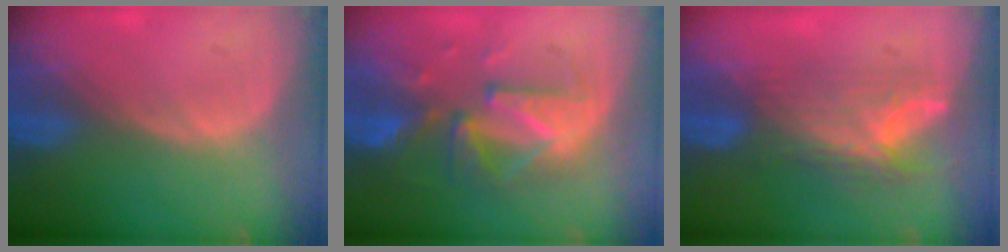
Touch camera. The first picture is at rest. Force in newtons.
{"total": 10.0, "press": 8.7, "slide": 4.8}
{"total": 8.1, "press": 6.7, "slide": 4.6}